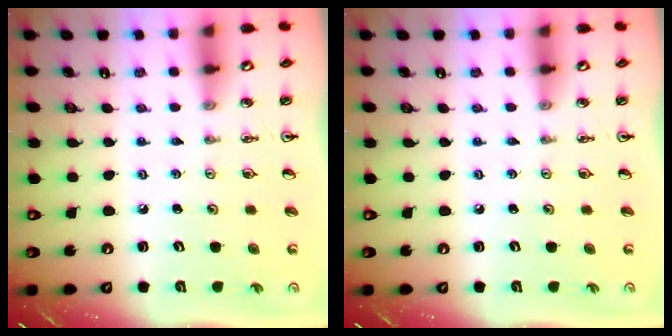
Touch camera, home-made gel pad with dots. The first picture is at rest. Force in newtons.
{"total": 0.0}